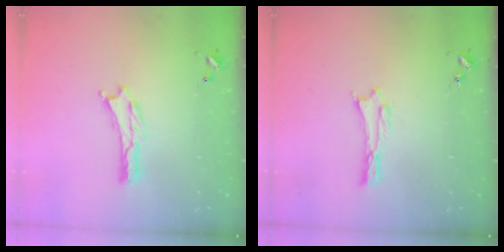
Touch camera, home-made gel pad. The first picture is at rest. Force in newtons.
{"total": 0.0}